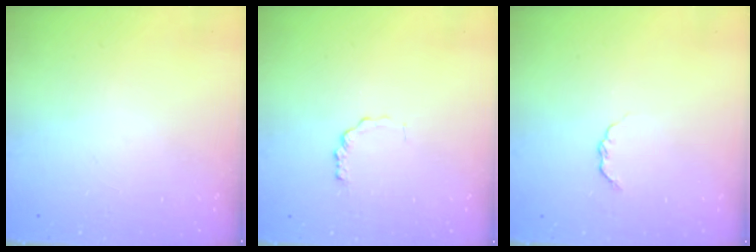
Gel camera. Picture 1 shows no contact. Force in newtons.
{"total": 2.0, "press": 2.0, "slide": 0.1}
{"total": 3.2, "press": 3.2, "slide": 0.4}